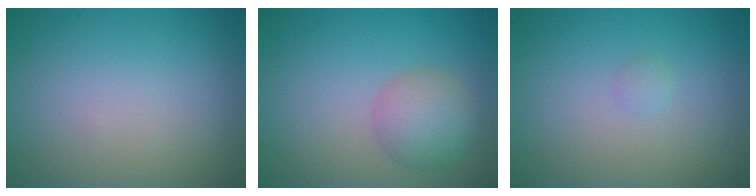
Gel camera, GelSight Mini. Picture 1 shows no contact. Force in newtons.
{"total": 3.7, "press": 3.7, "slide": 0.1}
{"total": 0.5, "press": 0.5, "slide": 0.0}